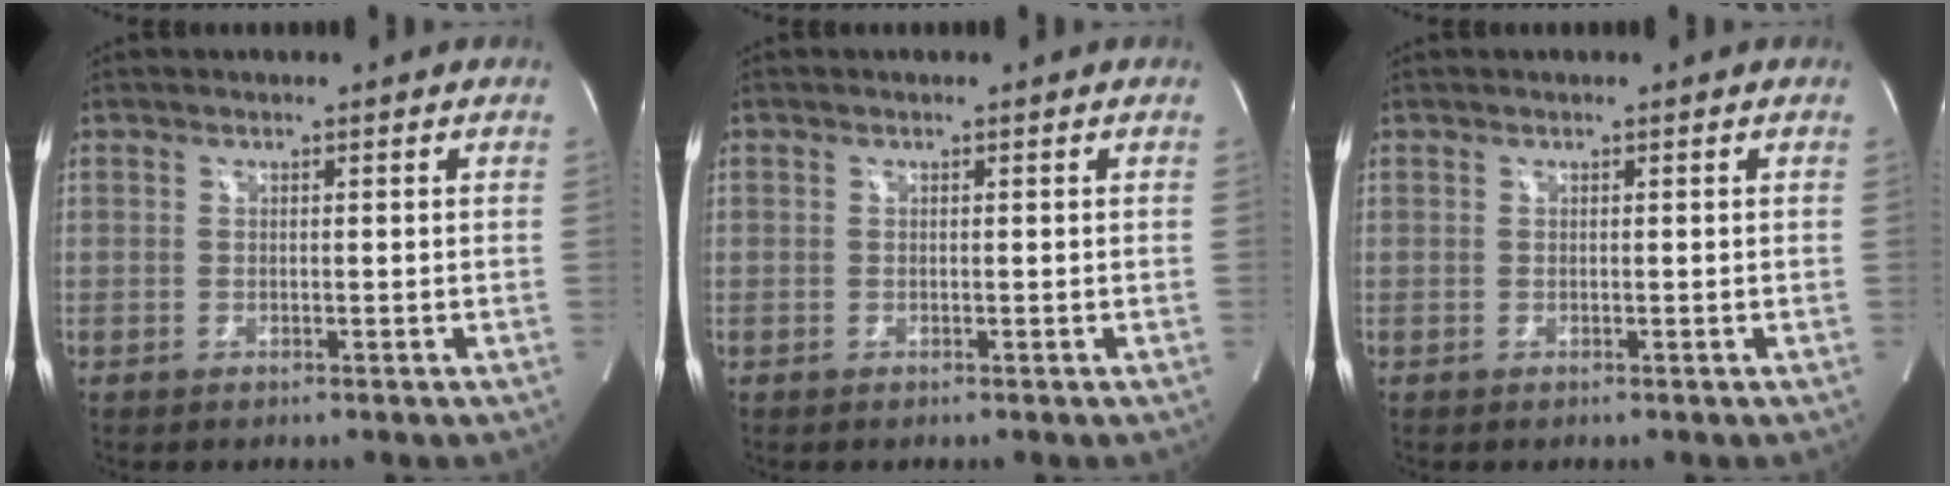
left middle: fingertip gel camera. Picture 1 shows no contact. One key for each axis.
{"total": 0.0}
{"total": 0.0}